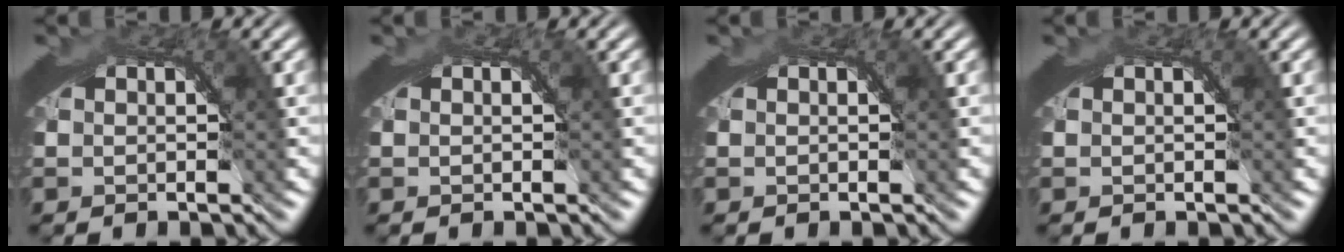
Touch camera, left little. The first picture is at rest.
{"total": 0.0}
{"total": 0.0}
{"total": 0.0}